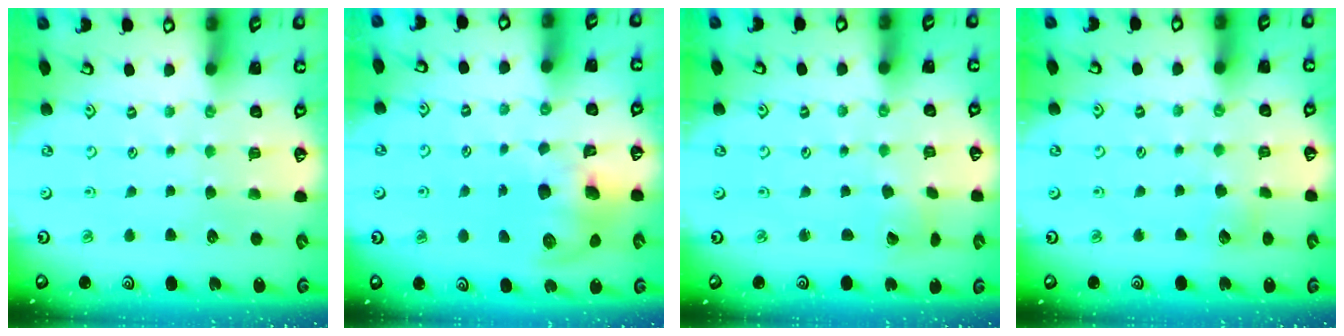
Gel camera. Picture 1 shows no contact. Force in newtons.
{"total": 10.6, "press": 10.5, "slide": 1.7}
{"total": 2.5, "press": 2.5, "slide": 0.4}
{"total": 4.4, "press": 4.3, "slide": 0.6}